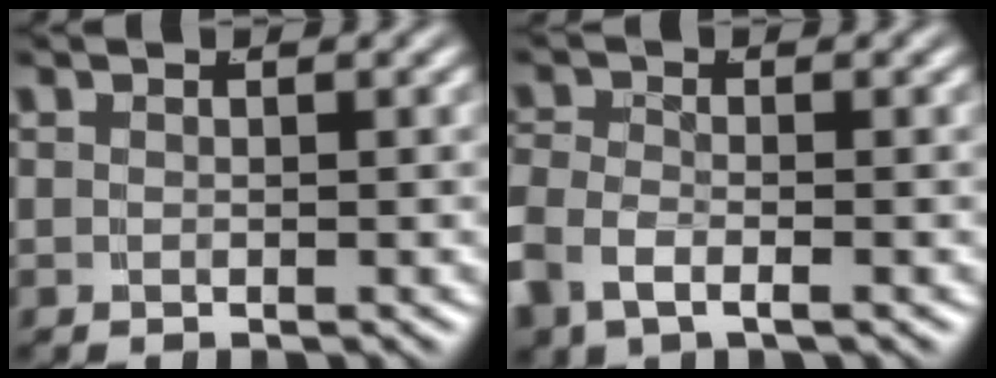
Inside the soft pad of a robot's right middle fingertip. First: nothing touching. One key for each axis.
{"total": 3.6, "fx": -1.6, "fy": 2.4, "fz": 2.2, "tx": -0.065, "ty": -0.019, "tz": -0.020}